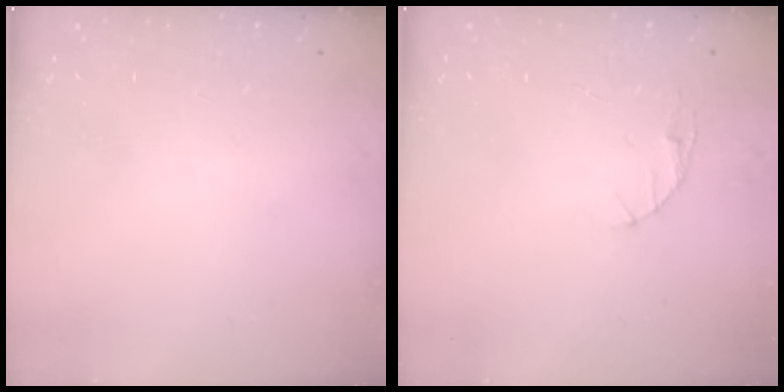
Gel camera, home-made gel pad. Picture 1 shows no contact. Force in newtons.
{"total": 3.1, "press": 3.1, "slide": 0.4}